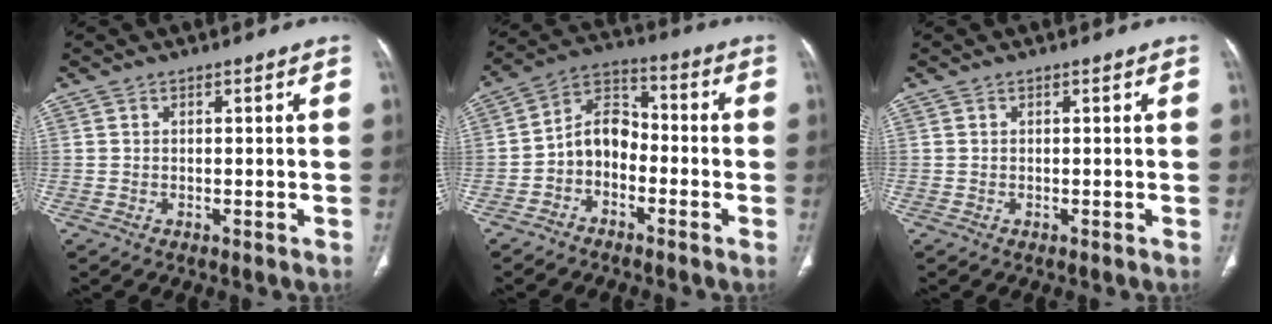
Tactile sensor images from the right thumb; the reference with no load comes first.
{"total": 8.1, "force": [-2.6, 5.8, 4.9], "torque": [-0.071, 0.042, -0.064]}
{"total": 0.0}